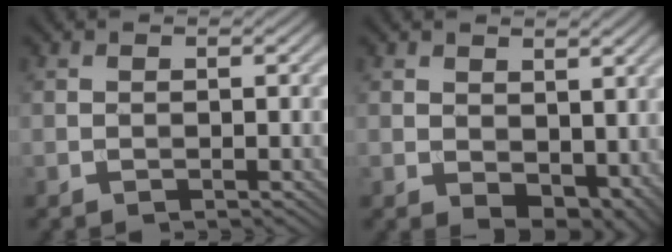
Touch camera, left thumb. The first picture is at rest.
{"total": 5.0, "force": [0.8, 3.3, 3.6], "torque": [-0.067, -0.018, 0.024]}